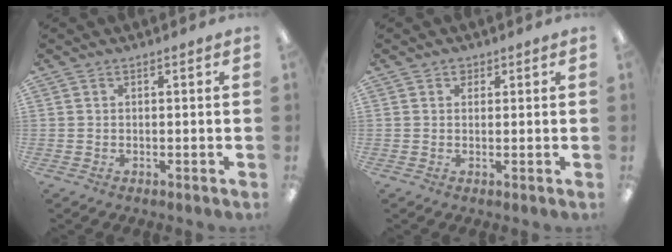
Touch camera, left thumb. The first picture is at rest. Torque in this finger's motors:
{"motor_torque": [0.04, -0.05, 0.40, -0.14, 0.00]}